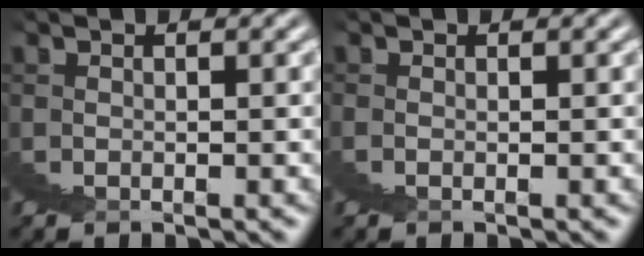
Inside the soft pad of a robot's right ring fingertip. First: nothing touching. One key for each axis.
{"total": 0.8, "fx": -0.4, "fy": -0.3, "fz": -0.6, "tx": 0.012, "ty": -0.001, "tz": -0.008}